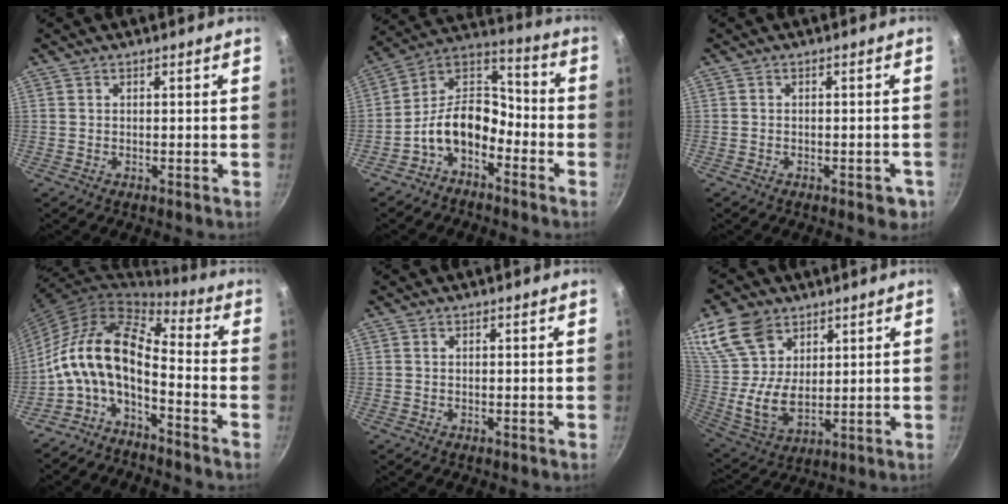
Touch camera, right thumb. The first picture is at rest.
{"total": 12.1, "force": [-5.7, 7.6, 7.5], "torque": [-0.105, 0.077, -0.129]}
{"total": 3.6, "force": [-1.8, 1.7, 2.6], "torque": [-0.023, 0.013, -0.013]}
{"total": 13.8, "force": [-4.0, 6.4, 11.6], "torque": [-0.220, 0.052, -0.092]}
{"total": 0.0}
{"total": 16.6, "force": [8.7, 10.8, 9.1], "torque": [-0.180, -0.032, 0.182]}